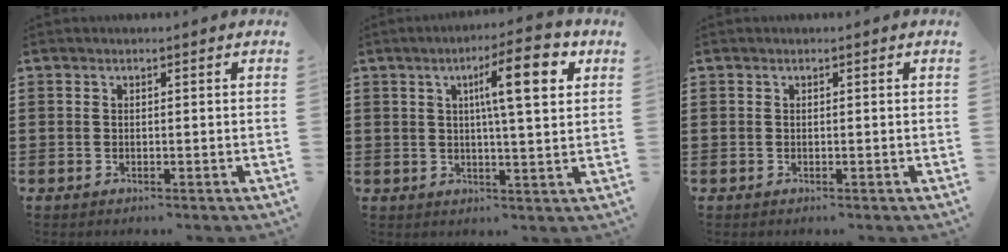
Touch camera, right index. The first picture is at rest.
{"total": 10.2, "force": [3.8, 2.1, 9.3], "torque": [-0.155, 0.000, 0.053]}
{"total": 0.0}